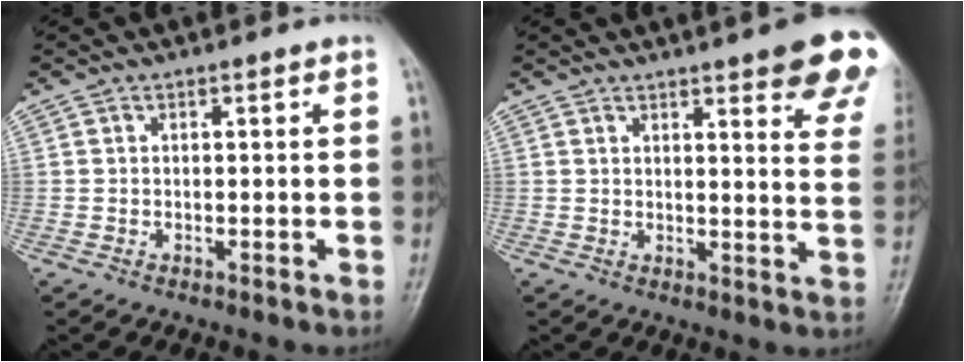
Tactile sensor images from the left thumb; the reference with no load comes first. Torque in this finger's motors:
{"motor_torque": [2.04, 1.35, 1.37, -1.40, 0.07]}